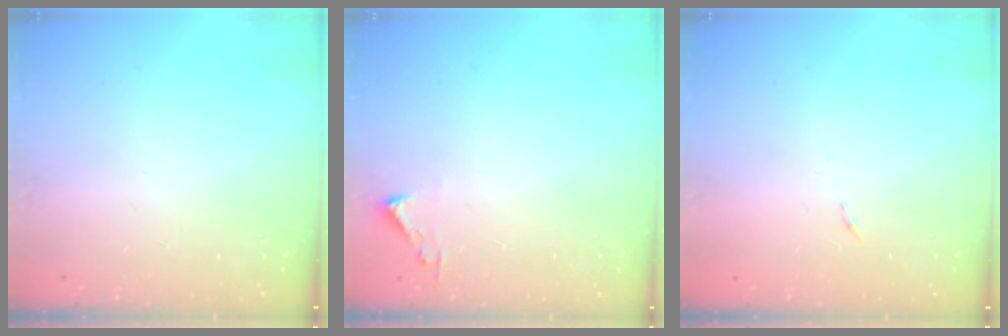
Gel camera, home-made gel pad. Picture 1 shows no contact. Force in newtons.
{"total": 2.4, "press": 2.4, "slide": 0.3}
{"total": 2.6, "press": 2.6, "slide": 0.4}